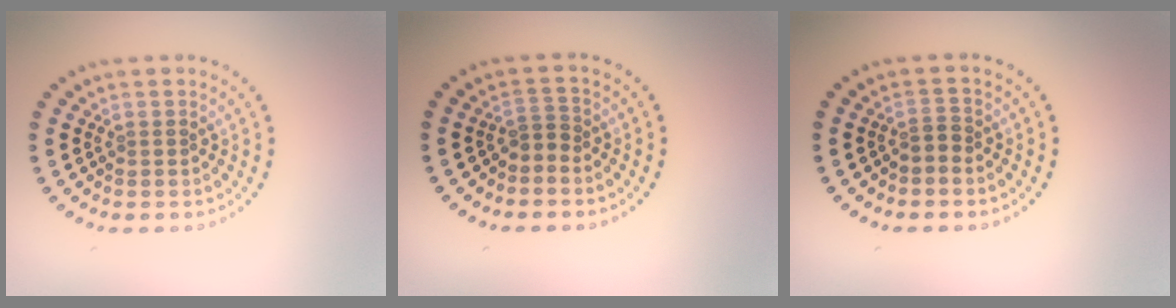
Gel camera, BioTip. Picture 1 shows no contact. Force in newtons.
{"total": 1.4, "press": 0.9, "slide": 1.1}
{"total": 1.3, "press": 0.9, "slide": 0.9}